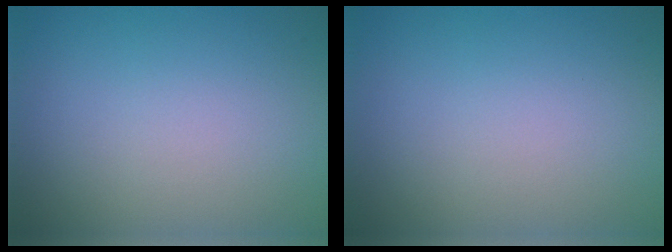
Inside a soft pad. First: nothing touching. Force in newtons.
{"total": 0.0}